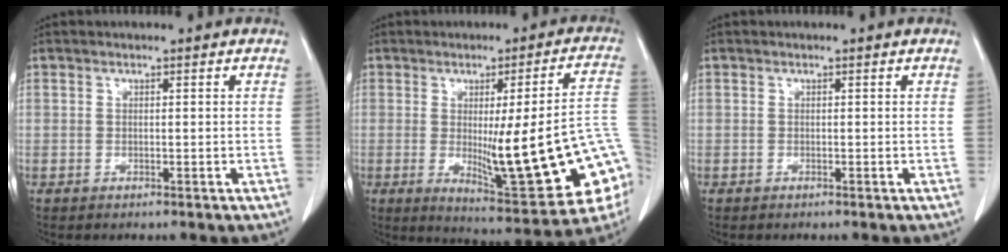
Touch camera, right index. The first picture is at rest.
{"total": 21.7, "force": [-3.5, 2.7, 21.2], "torque": [-0.218, -0.003, -0.028]}
{"total": 0.0}